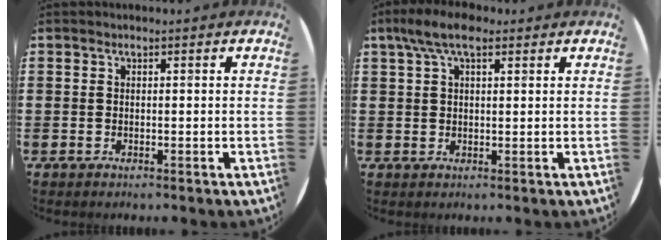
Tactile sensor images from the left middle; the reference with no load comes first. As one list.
[{"total": 5.3, "force": [3.1, 2.2, 3.7], "torque": [-0.070, 0.008, 0.053]}]